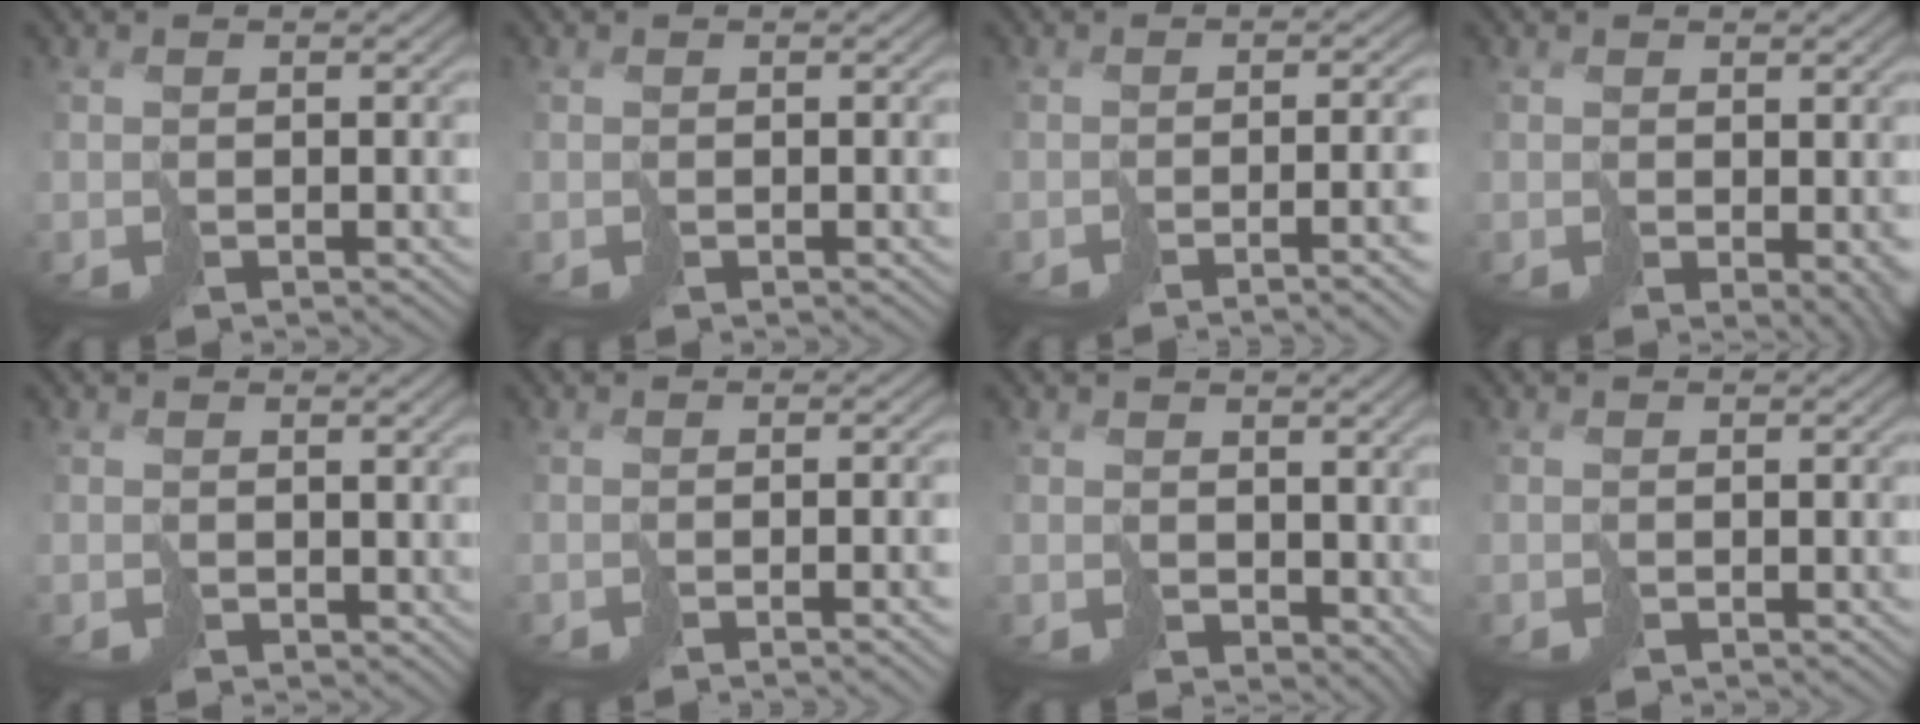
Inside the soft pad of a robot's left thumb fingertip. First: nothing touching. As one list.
[{"total": 0.0}, {"total": 6.2, "force": [-2.2, 1.5, 5.6], "torque": [-0.064, -0.007, -0.030]}, {"total": 3.0, "force": [-0.4, 1.6, 2.5], "torque": [-0.032, -0.011, -0.005]}, {"total": 1.3, "force": [0.9, 0.9, 0.3], "torque": [-0.011, -0.002, 0.016]}, {"total": 3.0, "force": [-1.0, 0.5, 2.8], "torque": [-0.039, 0.002, -0.018]}, {"total": 4.5, "force": [1.7, 3.2, 2.6], "torque": [-0.065, -0.014, 0.037]}, {"total": 0.0}]